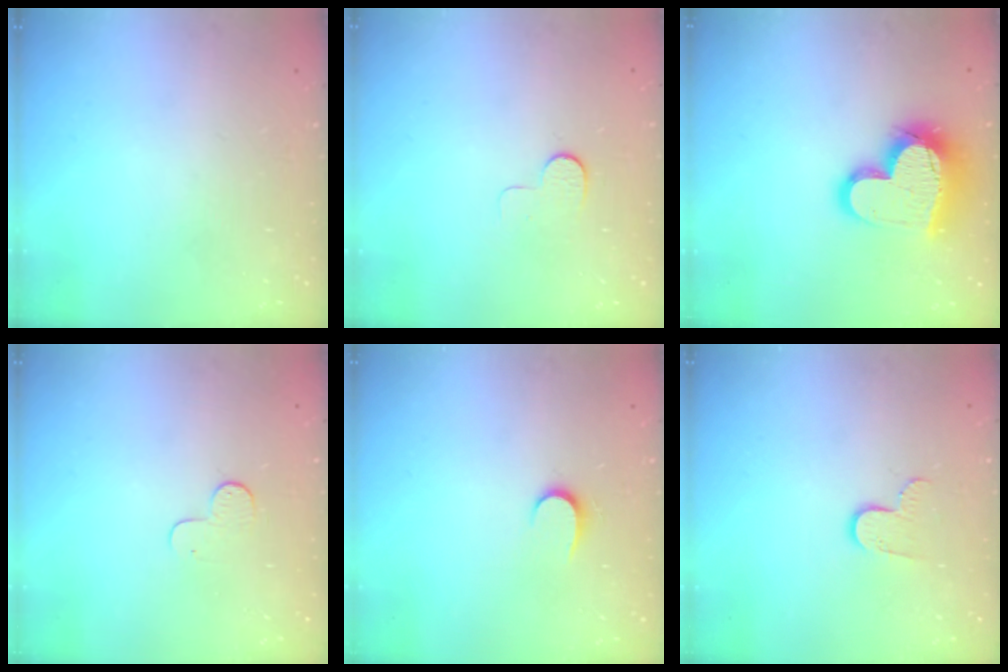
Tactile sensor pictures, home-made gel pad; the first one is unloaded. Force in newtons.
{"total": 6.5, "press": 6.5, "slide": 0.5}
{"total": 20.1, "press": 20.0, "slide": 1.3}
{"total": 4.8, "press": 4.7, "slide": 0.5}
{"total": 5.2, "press": 5.2, "slide": 0.5}
{"total": 6.7, "press": 6.7, "slide": 0.5}